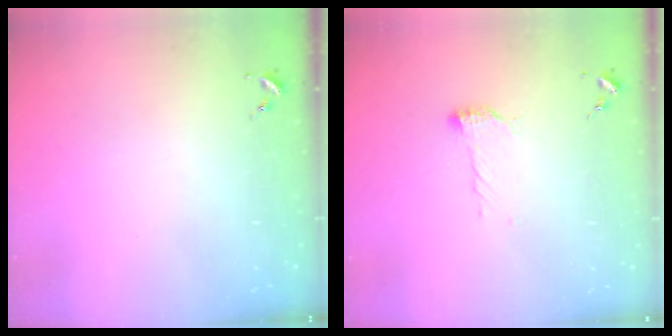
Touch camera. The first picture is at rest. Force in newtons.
{"total": 7.1, "press": 7.1, "slide": 0.8}